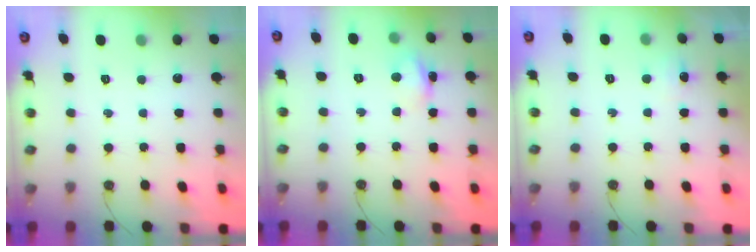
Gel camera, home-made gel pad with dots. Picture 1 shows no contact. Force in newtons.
{"total": 3.8, "press": 3.8, "slide": 0.3}
{"total": 5.6, "press": 5.6, "slide": 0.8}